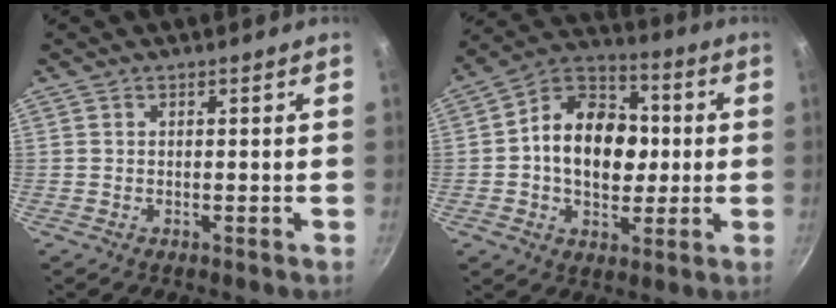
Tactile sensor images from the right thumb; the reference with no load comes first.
{"total": 17.1, "force": [0.3, 12.5, 11.7], "torque": [-0.145, 0.025, -0.013]}